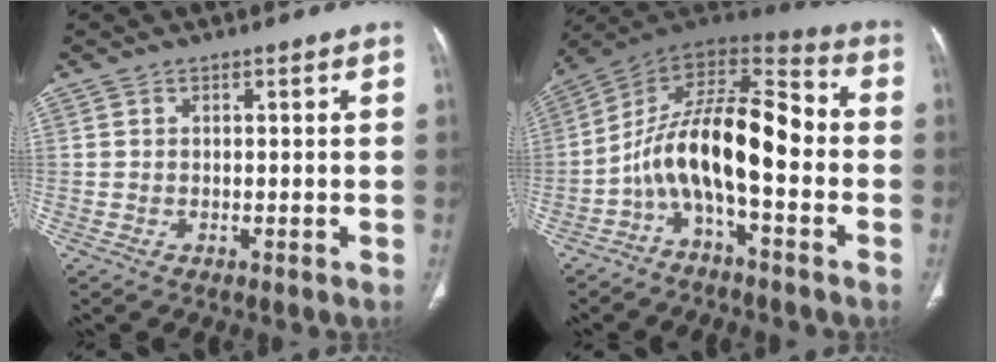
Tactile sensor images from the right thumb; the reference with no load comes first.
{"total": 16.0, "force": [-3.7, 6.6, 14.1], "torque": [-0.224, 0.089, -0.074]}